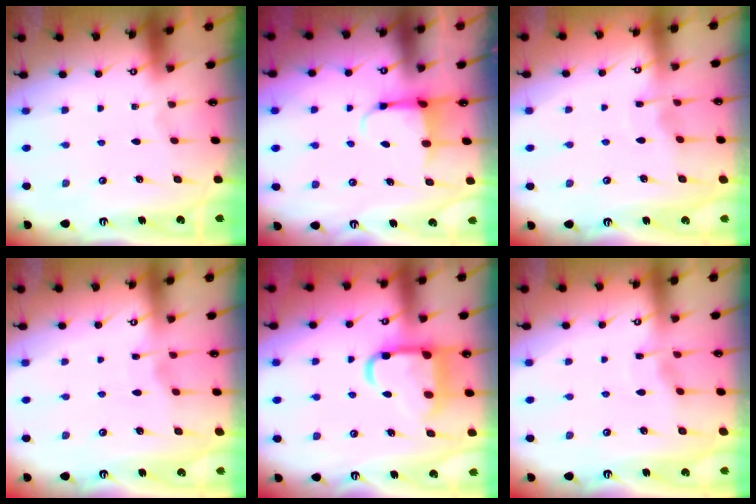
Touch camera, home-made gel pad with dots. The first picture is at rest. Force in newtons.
{"total": 4.0, "press": 3.9, "slide": 1.0}
{"total": 2.8, "press": 2.8, "slide": 0.4}
{"total": 2.8, "press": 2.8, "slide": 0.4}
{"total": 15.0, "press": 14.9, "slide": 1.4}
{"total": 3.3, "press": 3.3, "slide": 0.4}